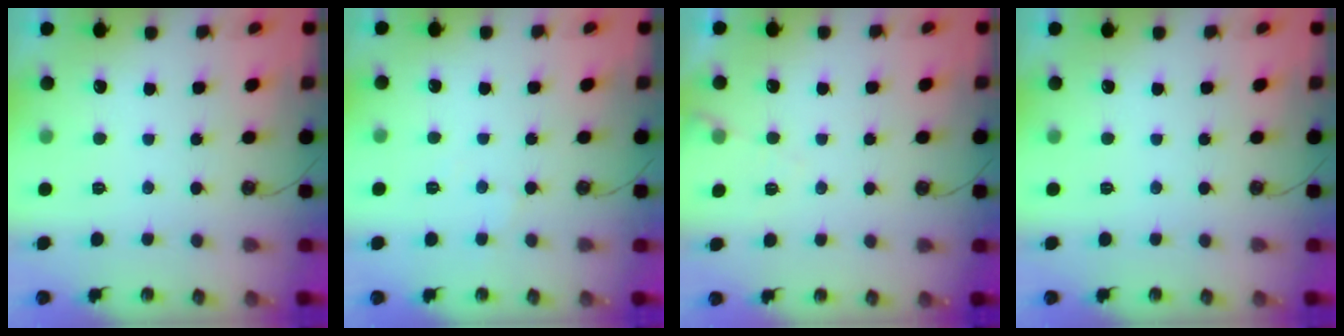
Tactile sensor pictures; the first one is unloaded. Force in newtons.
{"total": 4.4, "press": 4.4, "slide": 0.7}
{"total": 5.3, "press": 5.3, "slide": 0.7}
{"total": 0.0}